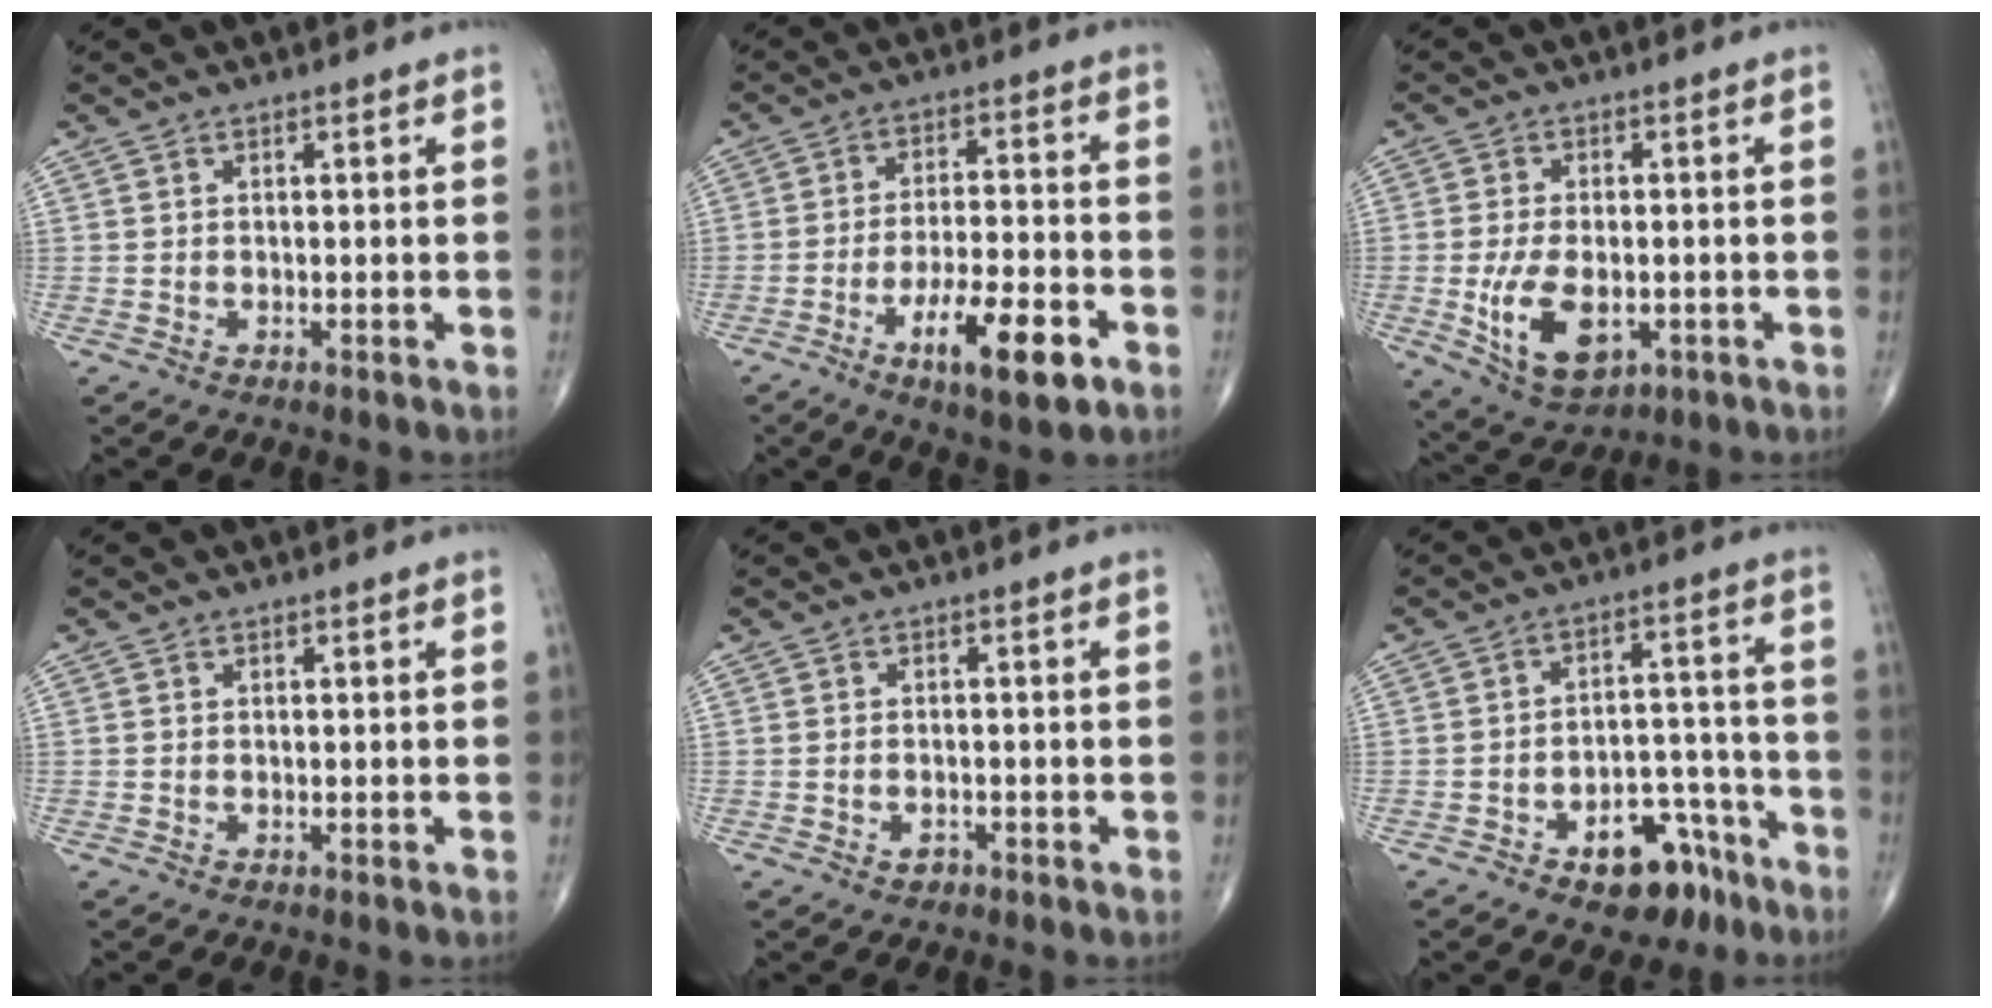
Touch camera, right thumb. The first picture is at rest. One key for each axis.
{"total": 12.6, "fx": -5.9, "fy": 3.7, "fz": 10.6, "tx": -0.176, "ty": 0.022, "tz": -0.092}
{"total": 10.2, "fx": -2.3, "fy": 5.8, "fz": 8.1, "tx": -0.137, "ty": -0.009, "tz": -0.025}
{"total": 0.0}
{"total": 1.6, "fx": -0.9, "fy": 1.1, "fz": 0.8, "tx": -0.013, "ty": 0.006, "tz": -0.012}
{"total": 11.6, "fx": -7.0, "fy": 6.5, "fz": 6.5, "tx": -0.053, "ty": 0.066, "tz": -0.095}